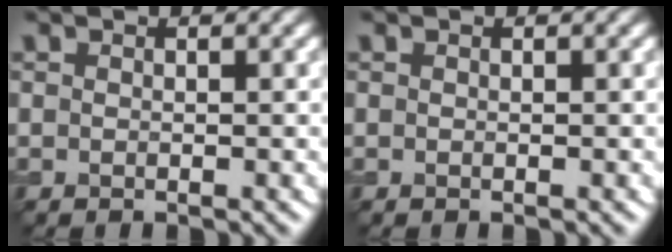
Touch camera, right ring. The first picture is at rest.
{"total": 0.0}